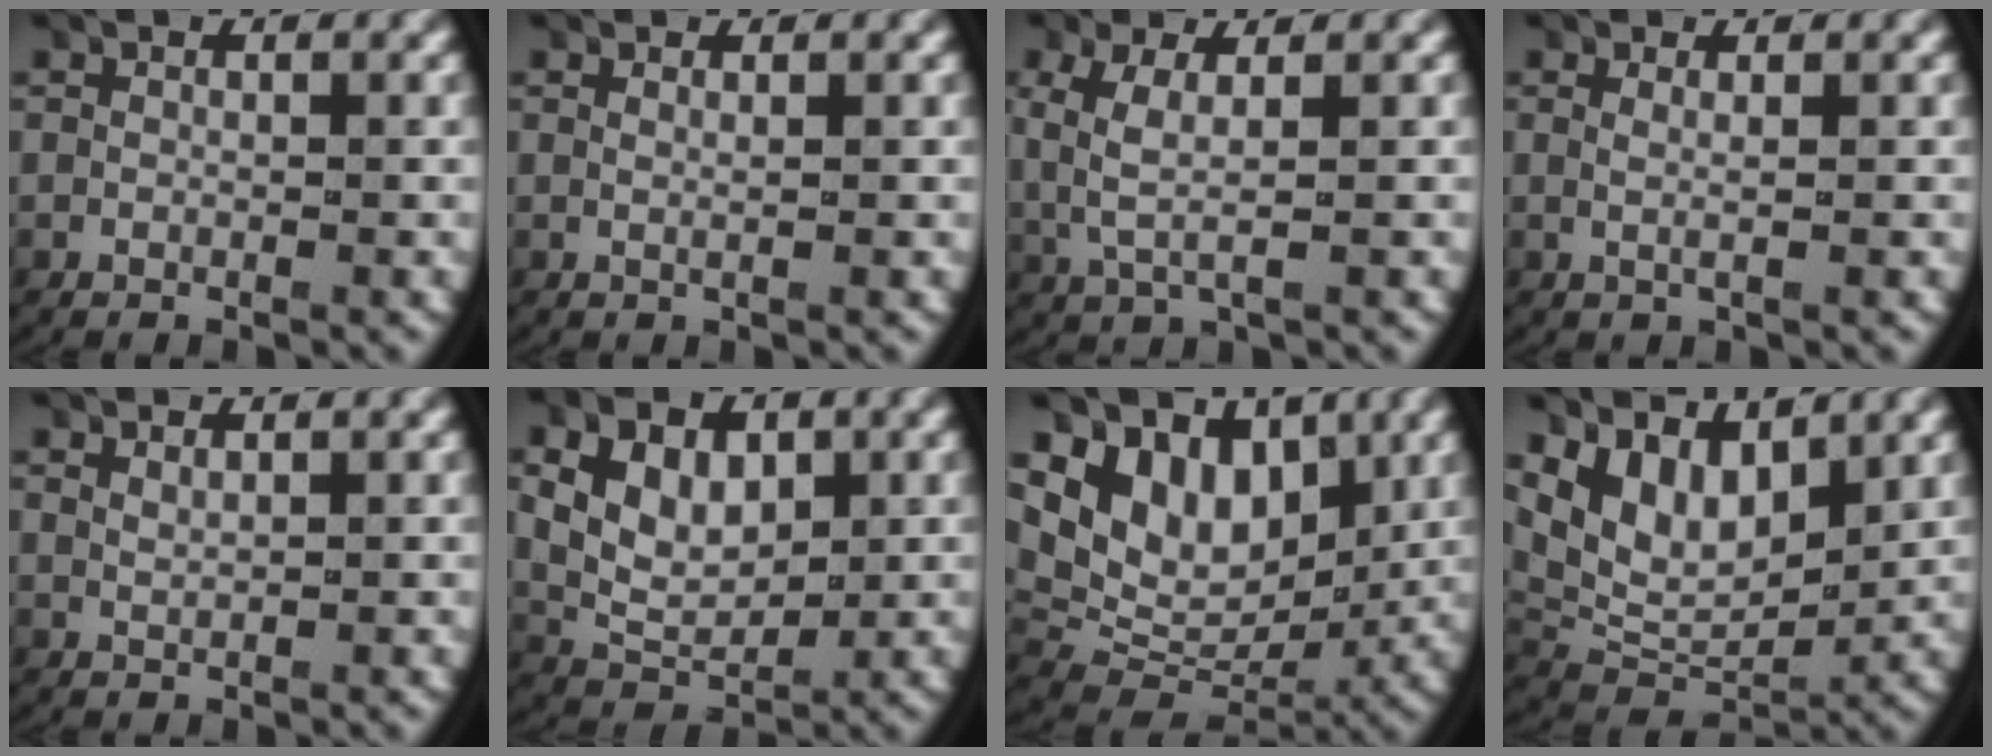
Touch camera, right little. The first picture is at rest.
{"total": 0.8, "force": [0.4, -0.5, 0.5], "torque": [-0.016, -0.006, 0.010]}
{"total": 3.0, "force": [0.6, 1.0, 2.7], "torque": [-0.076, -0.007, 0.020]}
{"total": 1.2, "force": [0.4, -0.3, 1.1], "torque": [-0.032, -0.008, 0.011]}
{"total": 0.9, "force": [0.8, -0.4, 0.2], "torque": [-0.010, -0.004, 0.024]}
{"total": 7.2, "force": [1.0, 5.4, 4.7], "torque": [-0.093, -0.016, 0.024]}
{"total": 11.4, "force": [2.2, 8.8, 7.0], "torque": [-0.151, -0.027, 0.043]}
{"total": 8.7, "force": [1.4, 6.5, 5.6], "torque": [-0.129, -0.027, 0.035]}